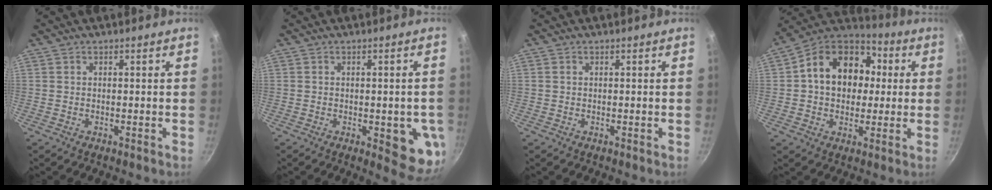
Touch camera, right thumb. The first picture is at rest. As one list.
[{"total": 9.4, "force": [-2.1, 3.6, 8.4], "torque": [-0.070, -0.005, -0.023]}, {"total": 0.0}, {"total": 17.5, "force": [2.5, 13.4, 11.0], "torque": [-0.151, 0.032, 0.025]}]